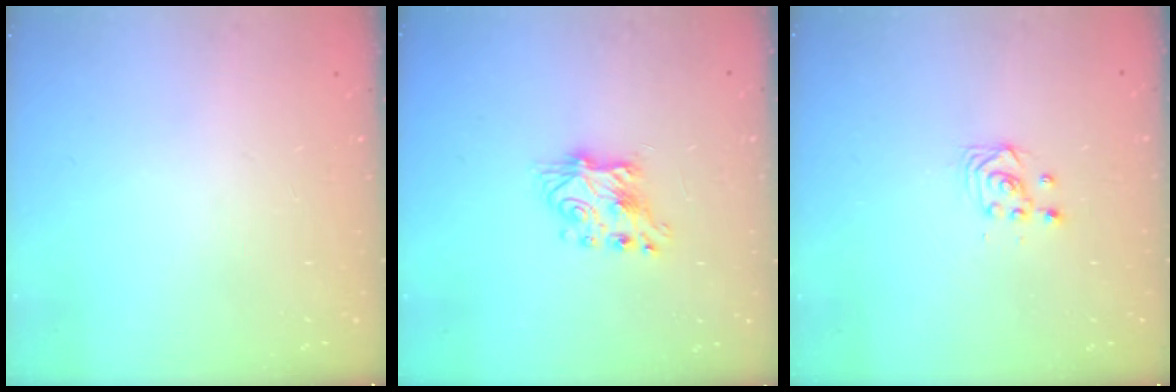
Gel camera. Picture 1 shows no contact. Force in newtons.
{"total": 7.6, "press": 7.6, "slide": 0.7}
{"total": 3.3, "press": 3.3, "slide": 0.1}